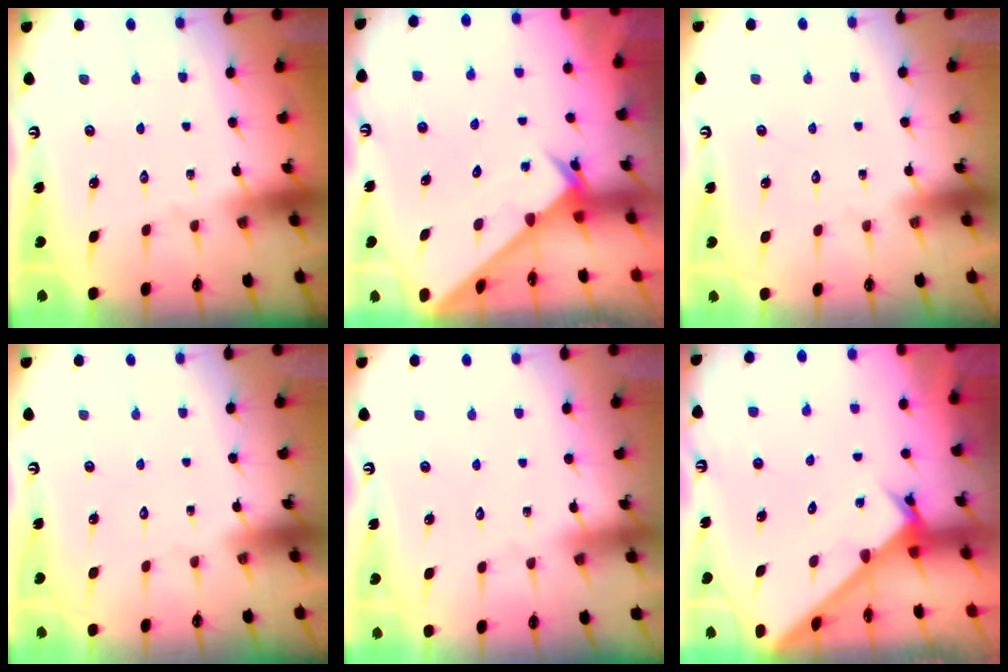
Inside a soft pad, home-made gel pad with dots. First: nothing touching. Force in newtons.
{"total": 2.7, "press": 2.7, "slide": 0.2}
{"total": 1.7, "press": 1.7, "slide": 0.1}
{"total": 1.6, "press": 1.6, "slide": 0.1}
{"total": 2.1, "press": 2.1, "slide": 0.3}
{"total": 2.4, "press": 2.4, "slide": 0.1}